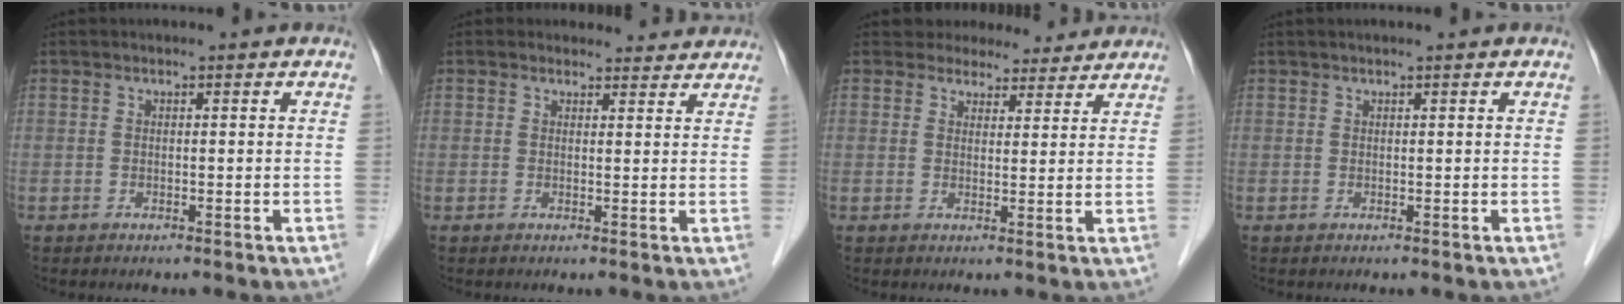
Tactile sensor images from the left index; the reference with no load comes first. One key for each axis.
{"total": 3.6, "fx": 3.3, "fy": 1.4, "fz": -0.2, "tx": 0.008, "ty": 0.001, "tz": 0.028}
{"total": 6.6, "fx": 6.0, "fy": 2.5, "fz": 0.4, "tx": 0.009, "ty": 0.003, "tz": 0.063}
{"total": 0.9, "fx": 0.7, "fy": -0.1, "fz": 0.5, "tx": -0.007, "ty": 0.011, "tz": 0.015}